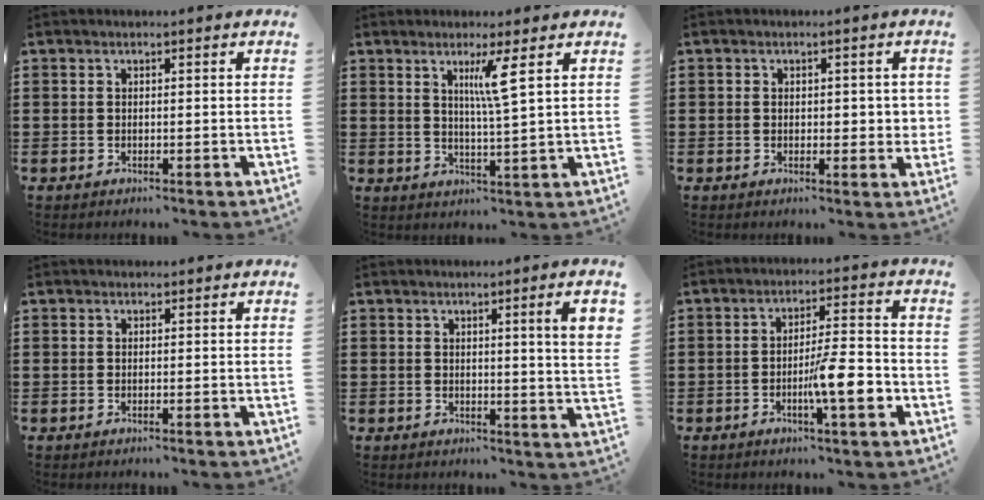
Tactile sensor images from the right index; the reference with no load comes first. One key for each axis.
{"total": 4.5, "fx": 2.0, "fy": -0.6, "fz": 4.0, "tx": -0.077, "ty": -0.010, "tz": 0.028}
{"total": 2.2, "fx": 0.0, "fy": 1.6, "fz": 1.4, "tx": -0.023, "ty": 0.005, "tz": -0.003}
{"total": 0.0}
{"total": 4.3, "fx": 1.7, "fy": -0.2, "fz": 3.9, "tx": -0.068, "ty": -0.008, "tz": 0.026}
{"total": 8.1, "fx": -2.5, "fy": 1.2, "fz": 7.6, "tx": -0.122, "ty": -0.005, "tz": -0.044}